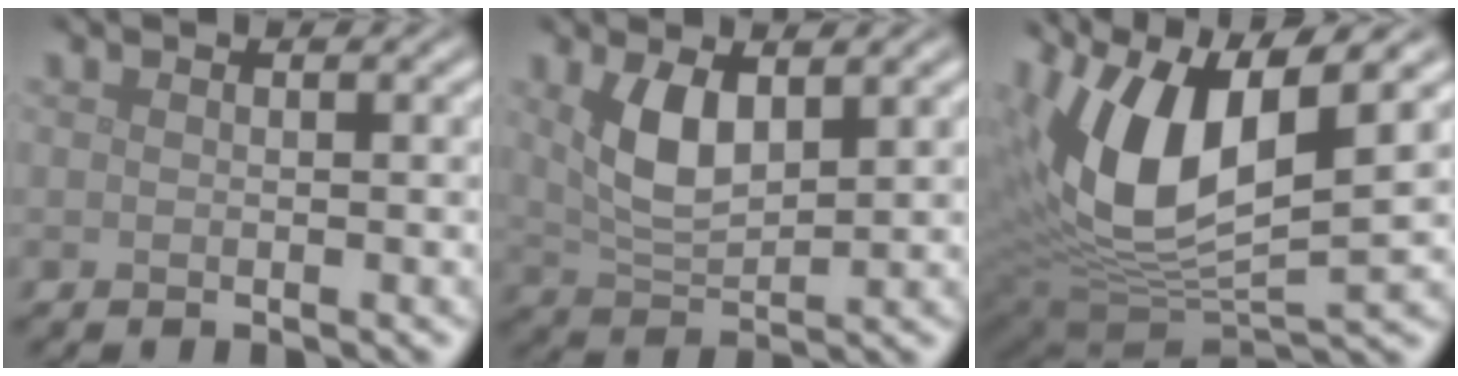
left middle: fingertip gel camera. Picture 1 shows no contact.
{"total": 4.3, "force": [1.6, 1.9, 3.5], "torque": [-0.076, -0.001, 0.033]}
{"total": 12.1, "force": [4.0, 5.5, 10.0], "torque": [-0.200, -0.003, 0.074]}